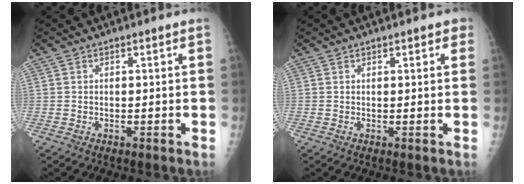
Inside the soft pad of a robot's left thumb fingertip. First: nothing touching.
{"total": 1.6, "force": [1.0, 0.8, 0.9], "torque": [0.003, -0.001, 0.008]}